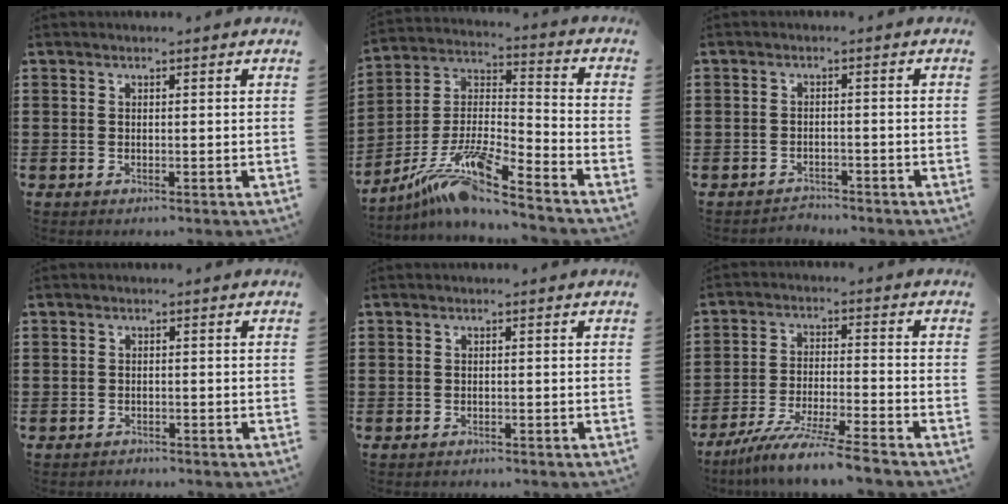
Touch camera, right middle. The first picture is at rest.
{"total": 12.1, "force": [-9.4, 0.8, 7.6], "torque": [-0.169, -0.004, -0.190]}
{"total": 2.1, "force": [-2.1, 0.4, -0.2], "torque": [-0.003, 0.002, -0.048]}
{"total": 1.0, "force": [-0.9, 0.3, -0.1], "torque": [0.001, 0.003, -0.022]}
{"total": 0.7, "force": [-0.6, 0.3, -0.1], "torque": [0.001, 0.002, -0.014]}
{"total": 8.1, "force": [-7.2, -0.9, 3.5], "torque": [-0.073, -0.015, -0.141]}